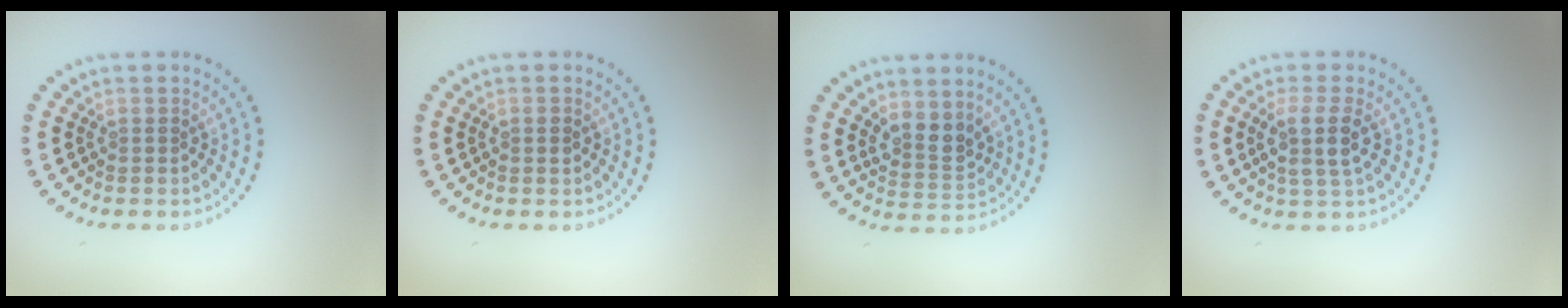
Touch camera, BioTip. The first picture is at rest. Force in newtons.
{"total": 1.0, "press": 1.0, "slide": 0.1}
{"total": 2.6, "press": 2.4, "slide": 1.2}
{"total": 3.0, "press": 2.6, "slide": 1.4}